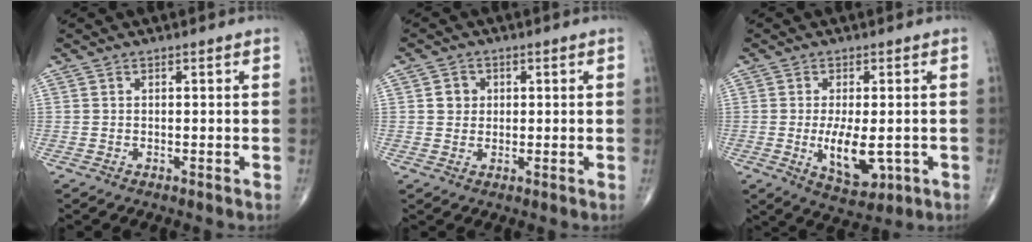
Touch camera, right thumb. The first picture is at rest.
{"total": 3.0, "force": [0.6, 2.7, 1.0], "torque": [0.000, 0.001, 0.007]}
{"total": 8.7, "force": [-1.6, 4.0, 7.6], "torque": [-0.118, -0.016, -0.015]}